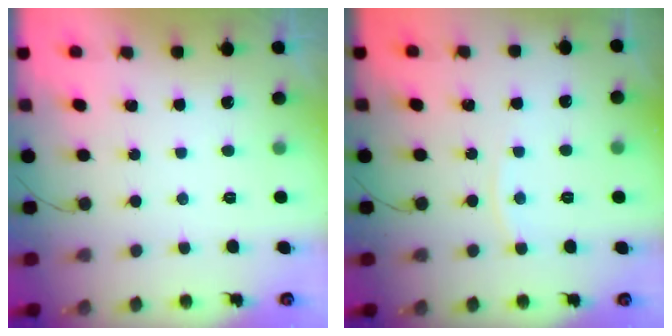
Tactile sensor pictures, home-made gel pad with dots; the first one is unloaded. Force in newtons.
{"total": 3.7, "press": 3.7, "slide": 0.5}